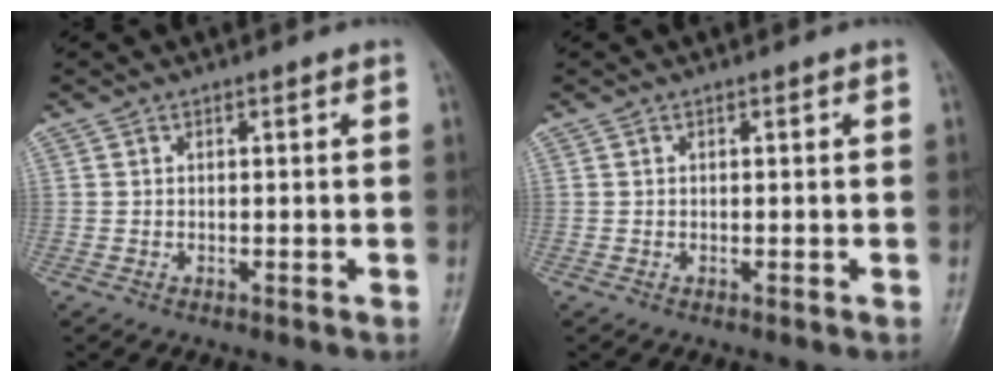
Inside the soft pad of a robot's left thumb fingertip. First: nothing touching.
{"total": 0.0}